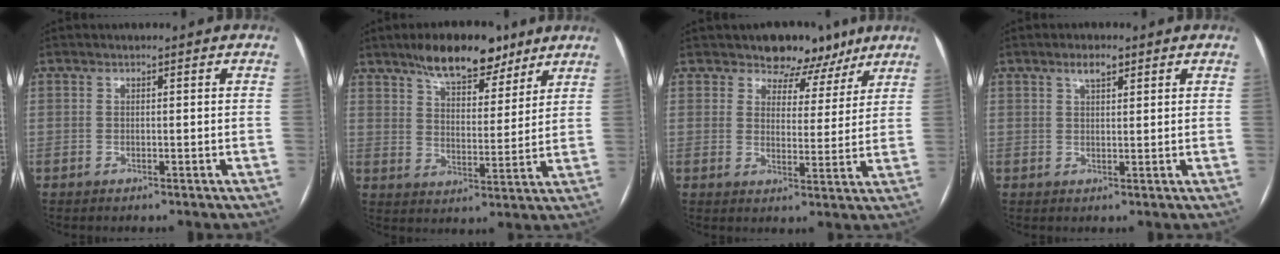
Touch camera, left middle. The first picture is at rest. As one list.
[{"total": 11.5, "force": [8.6, 4.4, 6.3], "torque": [-0.094, 0.007, 0.137]}, {"total": 7.3, "force": [5.7, 4.3, 1.4], "torque": [-0.008, -0.006, 0.073]}, {"total": 2.7, "force": [1.7, 0.9, 1.8], "torque": [-0.039, 0.004, 0.031]}]